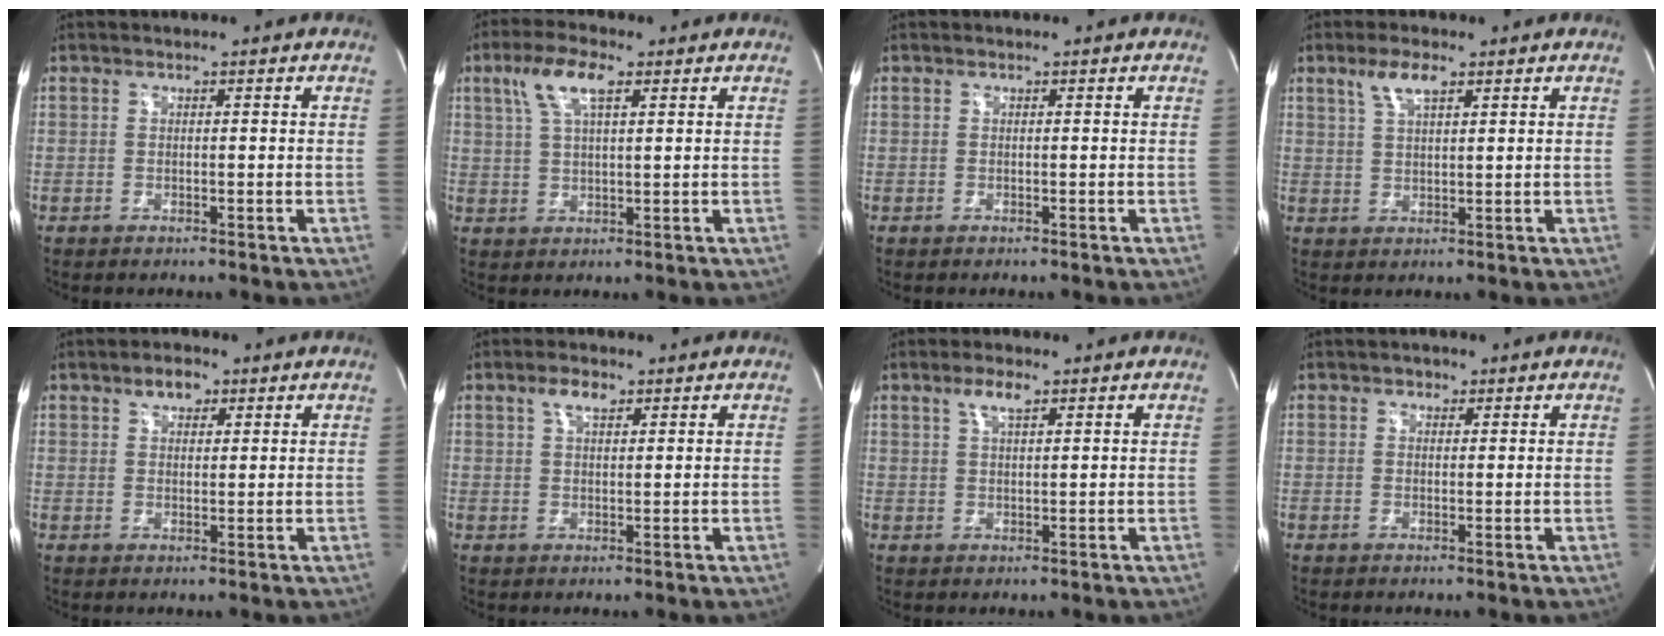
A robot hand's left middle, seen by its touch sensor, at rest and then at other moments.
{"total": 6.8, "force": [3.2, 1.8, 5.7], "torque": [-0.122, 0.018, 0.064]}
{"total": 0.0}
{"total": 4.4, "force": [2.6, 1.2, 3.3], "torque": [-0.072, 0.008, 0.053]}
{"total": 3.3, "force": [2.0, 1.8, 1.8], "torque": [-0.033, 0.010, 0.035]}
{"total": 3.1, "force": [1.8, 1.3, 2.1], "torque": [-0.044, 0.009, 0.036]}
{"total": 3.1, "force": [1.9, 0.8, 2.4], "torque": [-0.049, 0.007, 0.037]}
{"total": 1.4, "force": [0.8, 1.1, 0.5], "torque": [-0.006, 0.003, 0.010]}